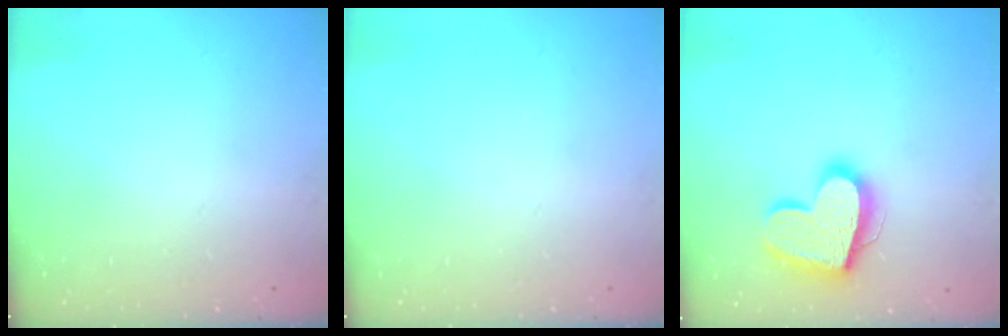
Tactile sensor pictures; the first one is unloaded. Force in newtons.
{"total": 0.0}
{"total": 17.7, "press": 17.7, "slide": 1.5}